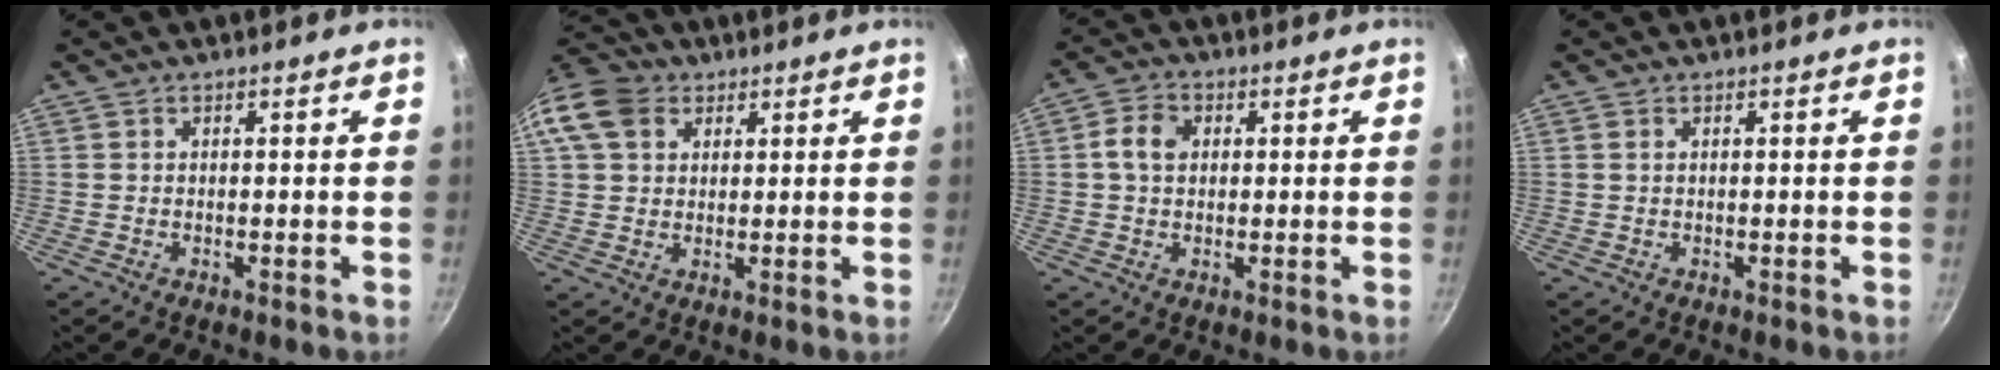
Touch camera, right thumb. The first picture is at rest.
{"total": 11.3, "force": [4.0, 8.7, 6.0], "torque": [-0.110, 0.015, 0.062]}
{"total": 4.9, "force": [0.8, 3.7, 3.2], "torque": [-0.053, 0.009, 0.007]}
{"total": 0.5, "force": [0.2, 0.3, 0.4], "torque": [-0.007, 0.000, 0.004]}